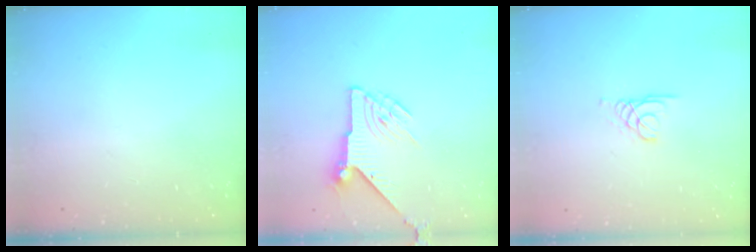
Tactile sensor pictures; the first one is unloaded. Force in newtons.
{"total": 7.4, "press": 7.4, "slide": 0.1}
{"total": 1.7, "press": 1.7, "slide": 0.1}